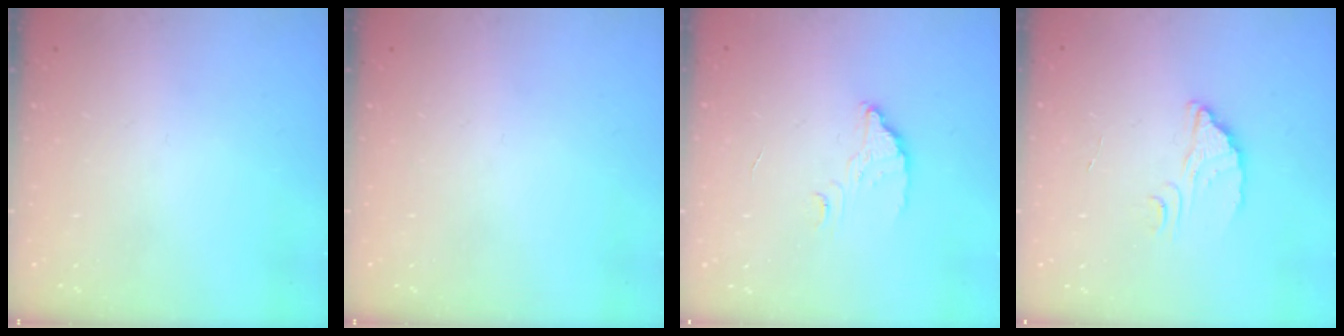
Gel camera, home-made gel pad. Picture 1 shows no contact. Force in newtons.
{"total": 0.0}
{"total": 3.0, "press": 3.0, "slide": 0.3}
{"total": 2.7, "press": 2.7, "slide": 0.1}